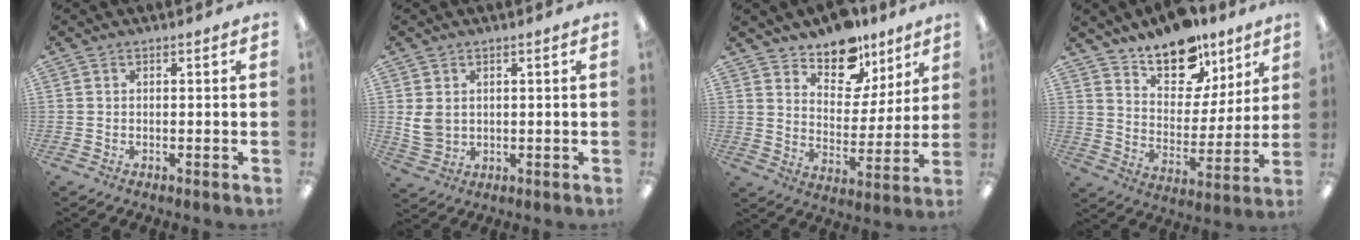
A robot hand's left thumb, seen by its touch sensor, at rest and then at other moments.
{"total": 4.9, "force": [1.4, 3.8, 2.8], "torque": [-0.052, 0.001, 0.030]}
{"total": 12.7, "force": [10.1, 6.7, 3.8], "torque": [-0.056, -0.071, 0.186]}
{"total": 14.7, "force": [11.3, 7.5, 5.7], "torque": [-0.086, -0.076, 0.203]}